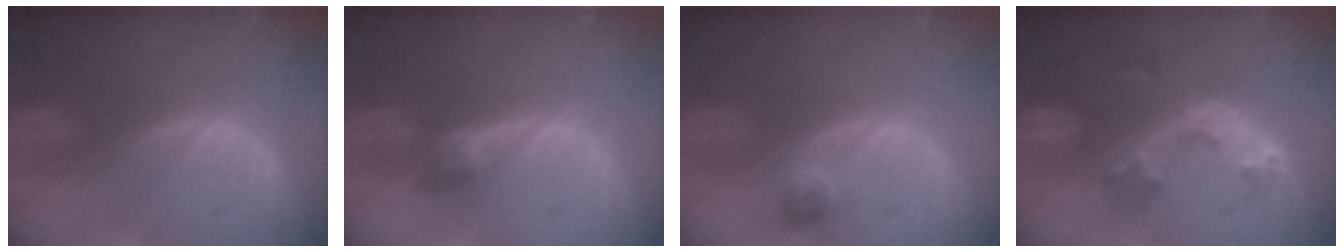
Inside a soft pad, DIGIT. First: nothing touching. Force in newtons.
{"total": 3.0, "press": 2.7, "slide": 1.4}
{"total": 2.3, "press": 2.2, "slide": 0.7}
{"total": 6.0, "press": 5.5, "slide": 2.4}